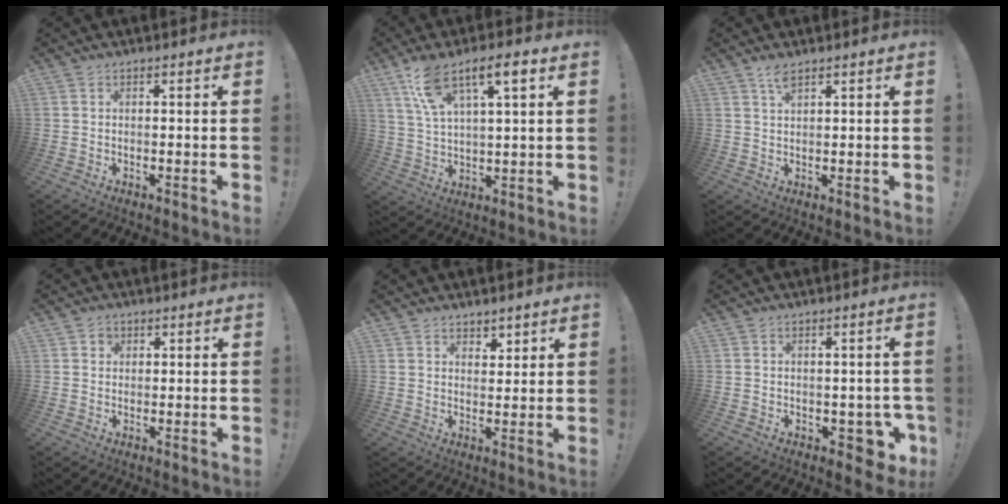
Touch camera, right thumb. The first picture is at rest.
{"total": 11.2, "force": [6.6, 3.7, 8.3], "torque": [-0.151, -0.016, 0.118]}
{"total": 3.0, "force": [2.3, 0.9, 1.8], "torque": [-0.026, -0.007, 0.038]}
{"total": 1.8, "force": [0.8, 1.5, 0.3], "torque": [0.002, -0.004, 0.013]}
{"total": 3.9, "force": [3.0, 2.4, 0.5], "torque": [0.008, -0.021, 0.054]}
{"total": 6.0, "force": [-1.9, 4.3, 3.7], "torque": [-0.035, 0.015, -0.024]}